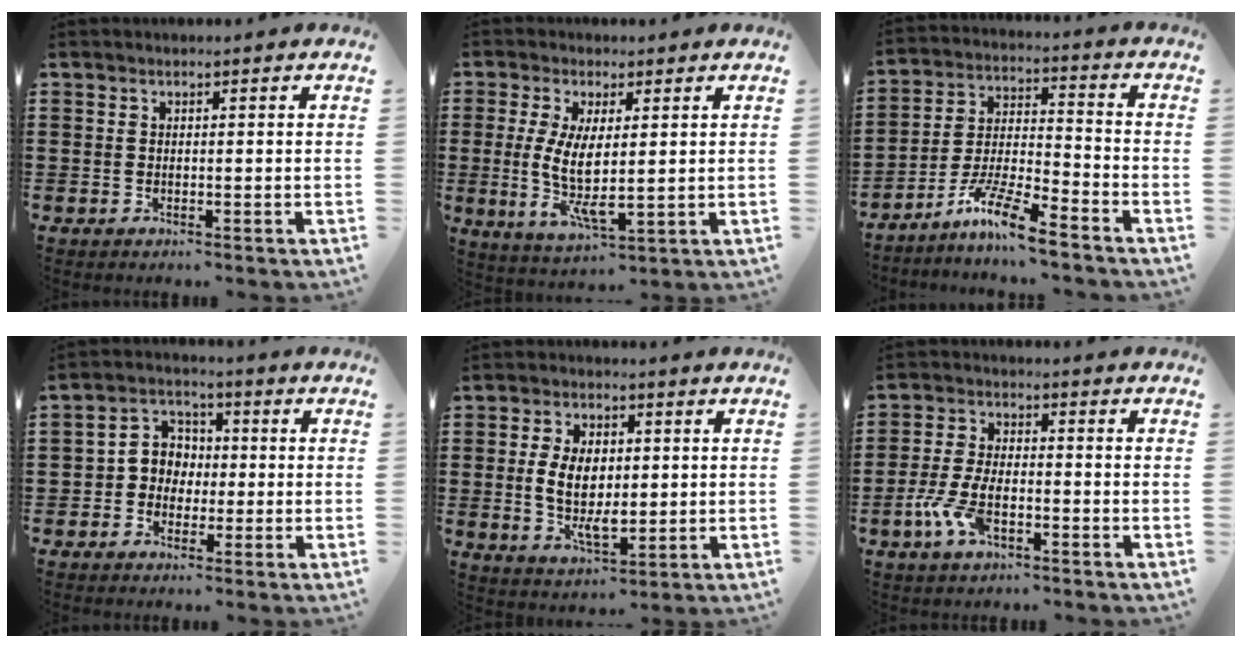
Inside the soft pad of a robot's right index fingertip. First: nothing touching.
{"total": 7.6, "force": [0.8, 2.8, 7.0], "torque": [-0.140, -0.008, 0.014]}
{"total": 9.1, "force": [-7.5, 0.6, 5.1], "torque": [-0.110, 0.003, -0.149]}
{"total": 4.6, "force": [-0.9, 4.3, 1.4], "torque": [-0.043, 0.016, -0.022]}
{"total": 7.5, "force": [0.4, 4.4, 6.0], "torque": [-0.124, 0.006, 0.004]}
{"total": 6.6, "force": [-2.9, 2.9, 5.1], "torque": [-0.129, -0.007, -0.059]}